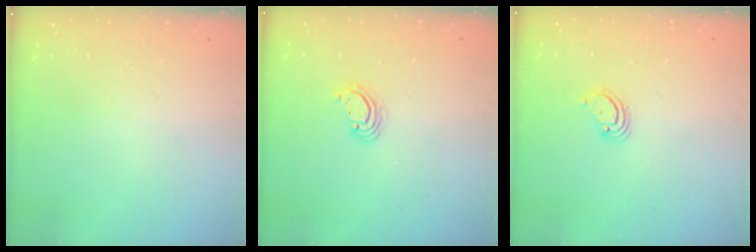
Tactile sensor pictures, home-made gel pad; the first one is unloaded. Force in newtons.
{"total": 3.8, "press": 3.8, "slide": 0.2}
{"total": 2.9, "press": 2.9, "slide": 0.3}